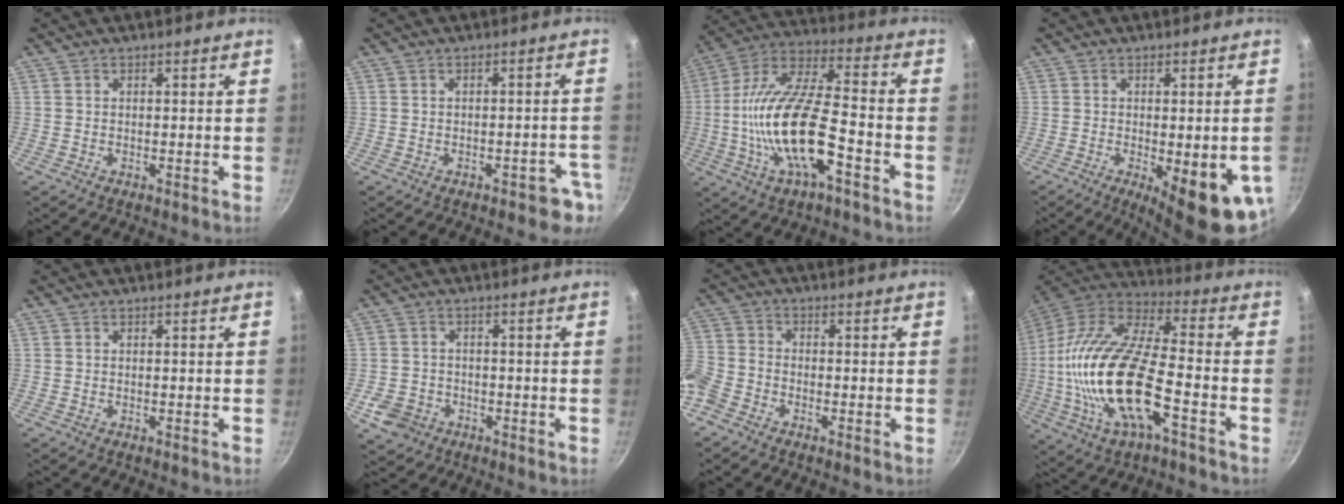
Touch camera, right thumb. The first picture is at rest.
{"total": 4.4, "force": [-2.4, 2.4, 2.9], "torque": [0.003, 0.026, -0.015]}
{"total": 20.3, "force": [-6.0, 7.2, 18.0], "torque": [-0.340, 0.035, -0.125]}
{"total": 13.8, "force": [-4.0, 4.1, 12.6], "torque": [-0.138, -0.011, -0.040]}
{"total": 0.0}
{"total": 5.3, "force": [-2.2, 4.3, 2.2], "torque": [-0.039, 0.019, -0.034]}
{"total": 8.6, "force": [-4.7, 5.7, 4.3], "torque": [-0.106, 0.033, -0.122]}
{"total": 24.7, "force": [-5.7, 9.5, 22.1], "torque": [-0.430, 0.022, -0.119]}